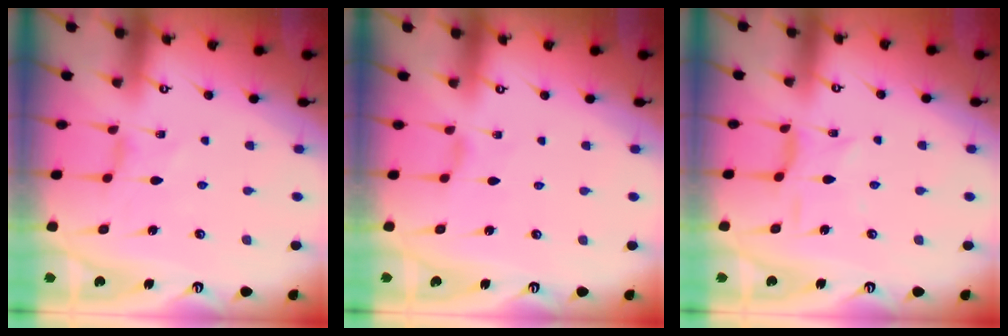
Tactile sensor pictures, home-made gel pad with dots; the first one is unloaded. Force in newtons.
{"total": 1.1, "press": 1.1, "slide": 0.2}
{"total": 2.5, "press": 2.5, "slide": 0.2}